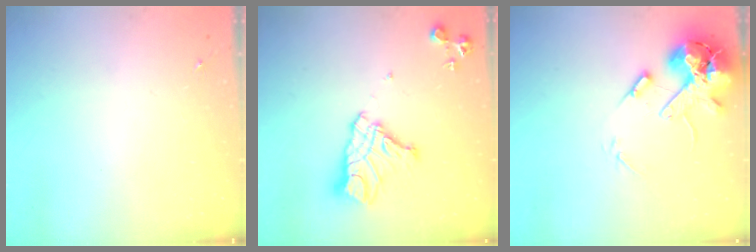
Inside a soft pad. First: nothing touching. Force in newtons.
{"total": 14.4, "press": 14.3, "slide": 1.3}
{"total": 14.0, "press": 13.8, "slide": 2.4}